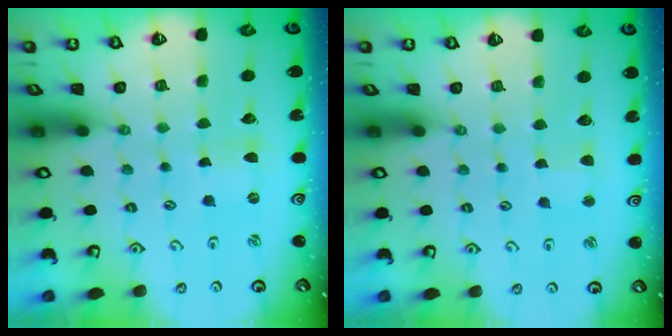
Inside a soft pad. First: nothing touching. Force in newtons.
{"total": 2.6, "press": 2.6, "slide": 0.3}